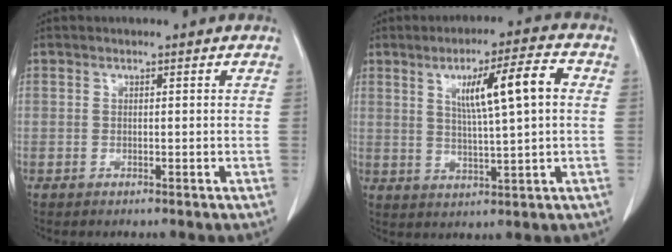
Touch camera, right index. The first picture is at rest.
{"total": 9.7, "force": [2.4, 0.6, 9.4], "torque": [-0.155, 0.010, 0.040]}